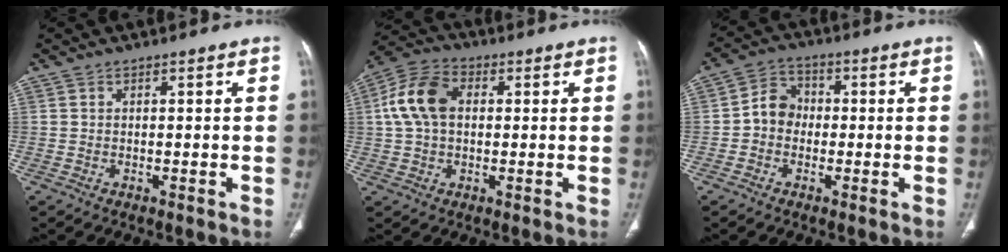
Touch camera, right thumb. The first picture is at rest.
{"total": 10.7, "force": [1.6, 7.2, 7.7], "torque": [-0.155, 0.026, 0.024]}
{"total": 5.9, "force": [-0.7, 5.1, 3.0], "torque": [-0.031, 0.021, -0.026]}